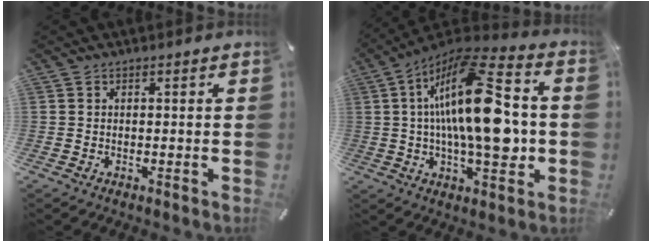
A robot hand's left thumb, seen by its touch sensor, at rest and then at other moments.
{"total": 23.6, "force": [1.6, 9.9, 21.4], "torque": [-0.381, -0.008, 0.018]}